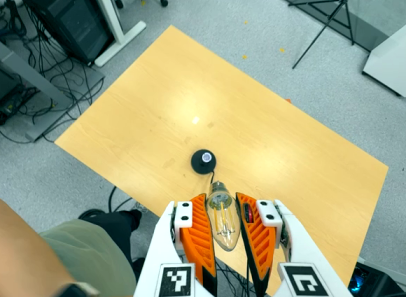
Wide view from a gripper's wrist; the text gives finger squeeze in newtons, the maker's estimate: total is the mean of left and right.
{"total": 21.2, "left": 24.1, "right": 18.3}